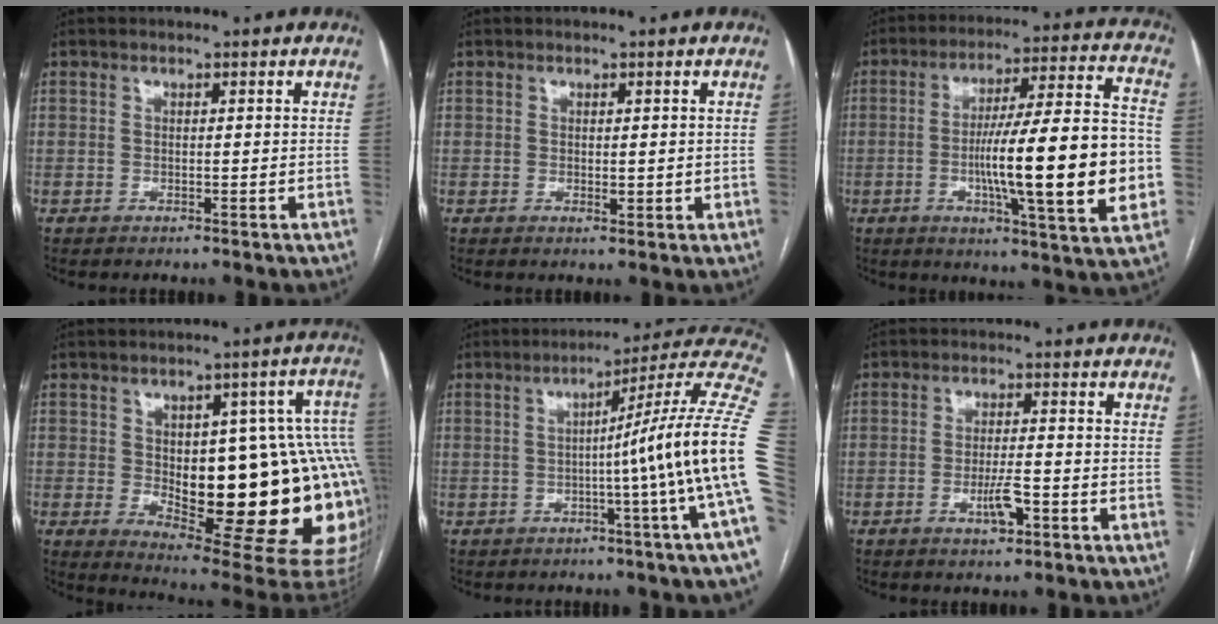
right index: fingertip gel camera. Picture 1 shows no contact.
{"total": 1.4, "force": [0.1, 0.8, 1.2], "torque": [-0.017, -0.005, 0.004]}
{"total": 21.7, "force": [-3.4, 1.6, 21.3], "torque": [-0.299, 0.010, -0.050]}
{"total": 28.6, "force": [-2.0, 8.7, 27.2], "torque": [-0.279, 0.022, -0.001]}
{"total": 16.7, "force": [-1.8, -3.0, 16.3], "torque": [-0.174, 0.017, -0.038]}
{"total": 4.1, "force": [-1.9, 0.9, 3.5], "torque": [-0.067, 0.000, -0.031]}